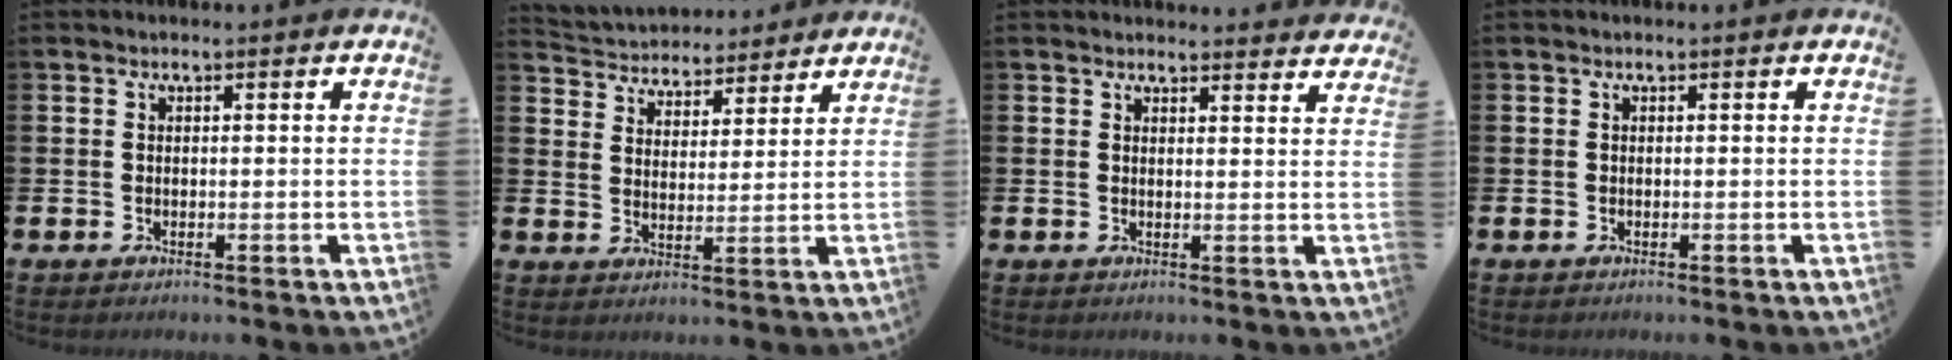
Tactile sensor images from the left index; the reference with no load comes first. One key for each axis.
{"total": 4.4, "fx": 4.1, "fy": 1.4, "fz": -0.5, "tx": -0.018, "ty": -0.028, "tz": 0.072}
{"total": 2.6, "fx": 2.6, "fy": 0.0, "fz": -0.3, "tx": 0.009, "ty": -0.018, "tz": 0.045}
{"total": 0.0}